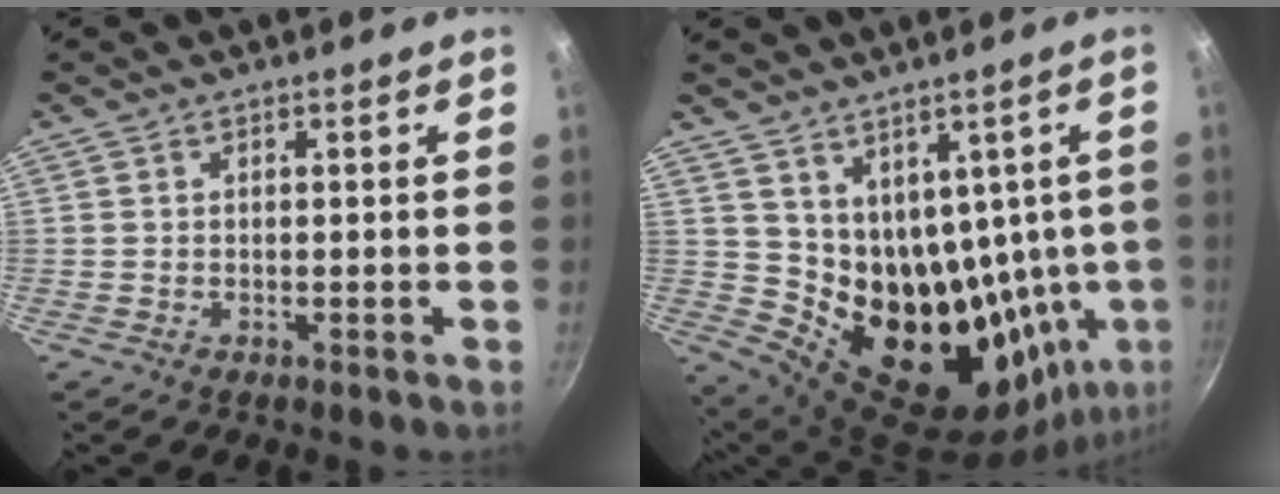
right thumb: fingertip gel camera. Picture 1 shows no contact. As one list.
[{"total": 17.8, "force": [4.9, 12.8, 11.4], "torque": [-0.123, -0.026, 0.114]}]